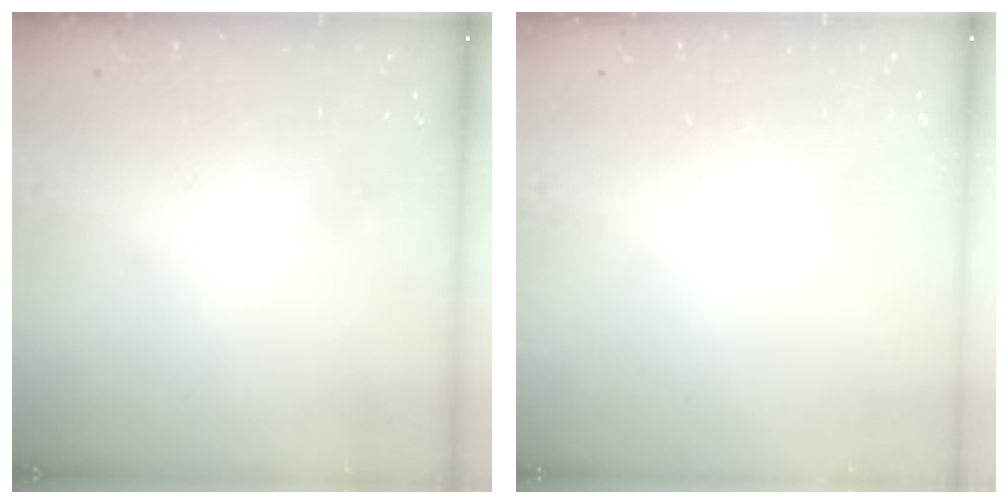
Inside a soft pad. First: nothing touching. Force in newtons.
{"total": 0.0}